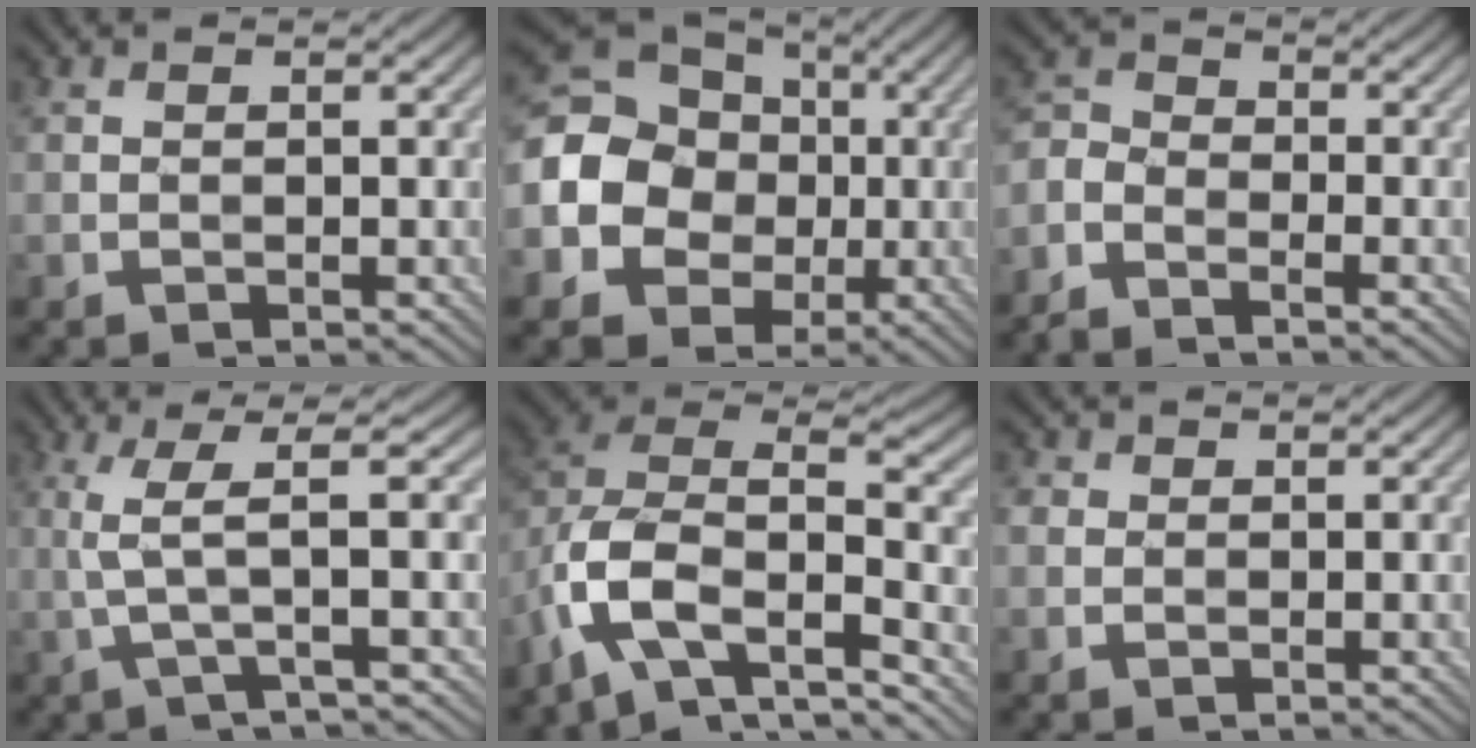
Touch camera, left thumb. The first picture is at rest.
{"total": 16.4, "force": [-0.7, 14.6, 7.5], "torque": [-0.207, -0.004, -0.032]}
{"total": 4.0, "force": [-3.1, 2.0, 1.6], "torque": [-0.051, 0.002, -0.078]}
{"total": 5.2, "force": [0.7, 0.3, 5.2], "torque": [-0.106, 0.018, 0.009]}
{"total": 12.1, "force": [-6.0, 6.2, 8.5], "torque": [-0.196, -0.014, -0.112]}
{"total": 1.5, "force": [0.2, 1.3, 0.7], "torque": [-0.023, 0.003, 0.003]}